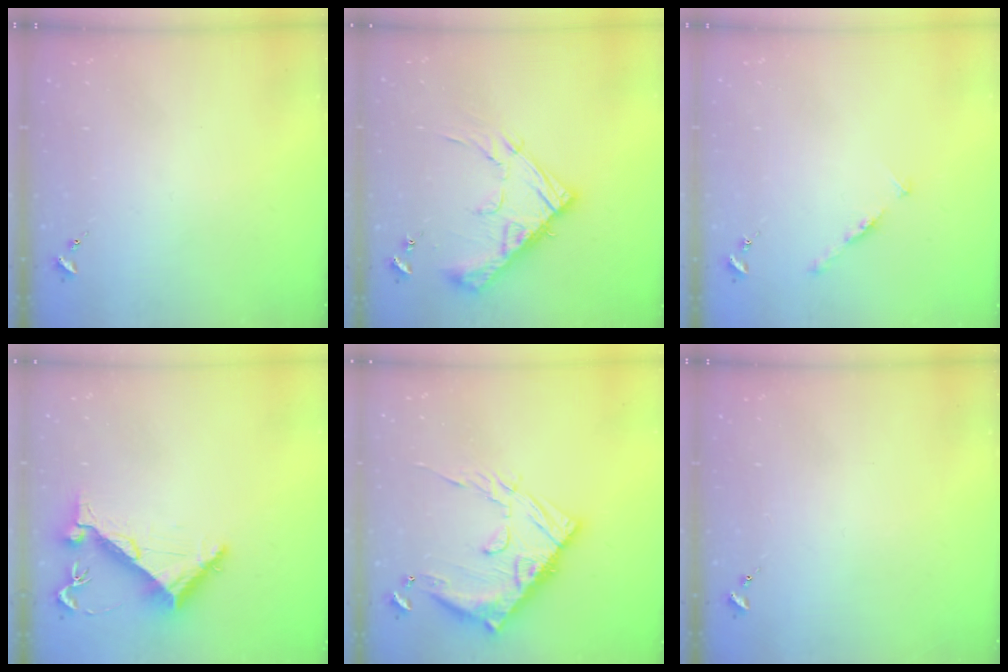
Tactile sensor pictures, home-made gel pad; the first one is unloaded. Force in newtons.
{"total": 15.9, "press": 15.9, "slide": 1.2}
{"total": 4.8, "press": 4.7, "slide": 0.5}
{"total": 6.7, "press": 6.6, "slide": 0.7}
{"total": 19.6, "press": 19.5, "slide": 2.0}
{"total": 0.0}